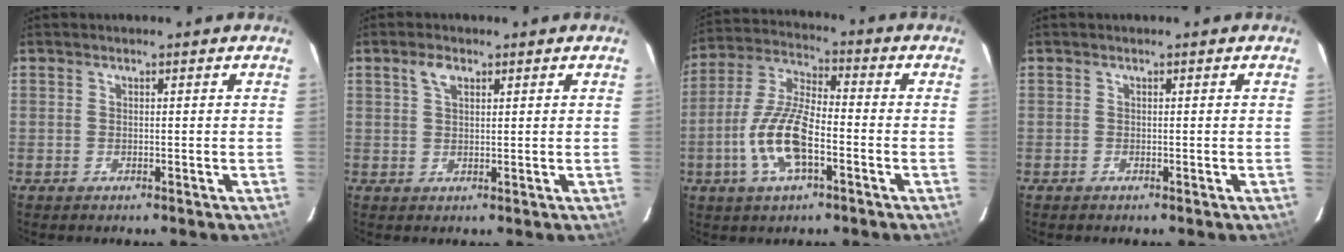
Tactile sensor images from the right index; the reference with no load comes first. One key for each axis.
{"total": 2.6, "fx": 1.4, "fy": 1.3, "fz": 1.8, "tx": -0.034, "ty": 0.007, "tz": 0.026}
{"total": 12.7, "fx": -4.3, "fy": 4.5, "fz": 11.1, "tx": -0.239, "ty": 0.000, "tz": -0.084}
{"total": 0.0}